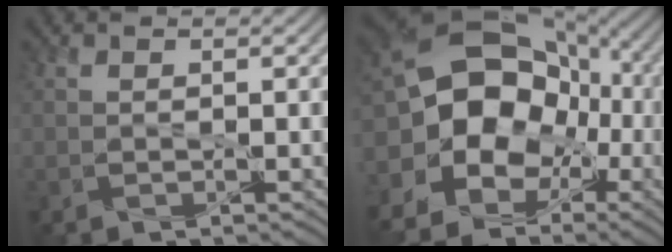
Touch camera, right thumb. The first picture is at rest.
{"total": 18.9, "force": [0.0, 14.2, 12.4], "torque": [-0.249, 0.007, -0.015]}